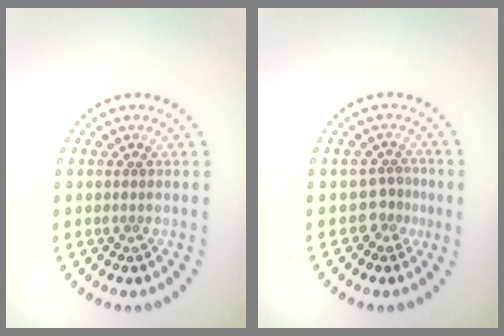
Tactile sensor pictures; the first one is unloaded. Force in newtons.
{"total": 2.0, "press": 1.4, "slide": 1.4}